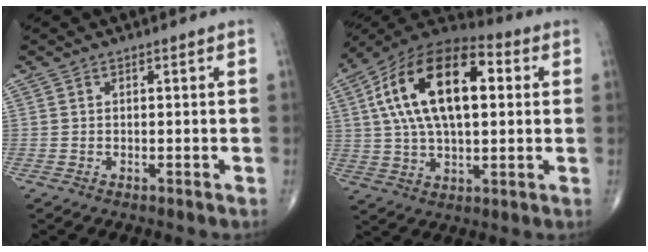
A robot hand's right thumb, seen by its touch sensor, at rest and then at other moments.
{"total": 22.3, "force": [4.7, 11.2, 18.6], "torque": [-0.327, 0.020, 0.067]}